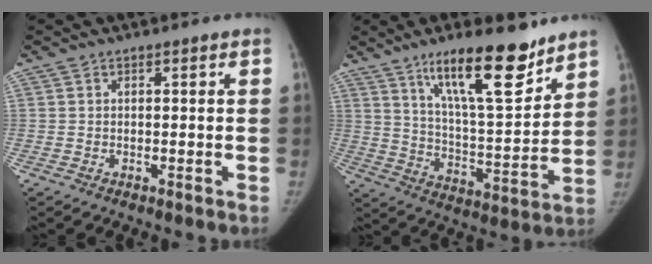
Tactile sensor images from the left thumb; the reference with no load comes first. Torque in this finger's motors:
{"motor_torque": [0.92, -0.15, 1.47, -1.30, 0.47]}